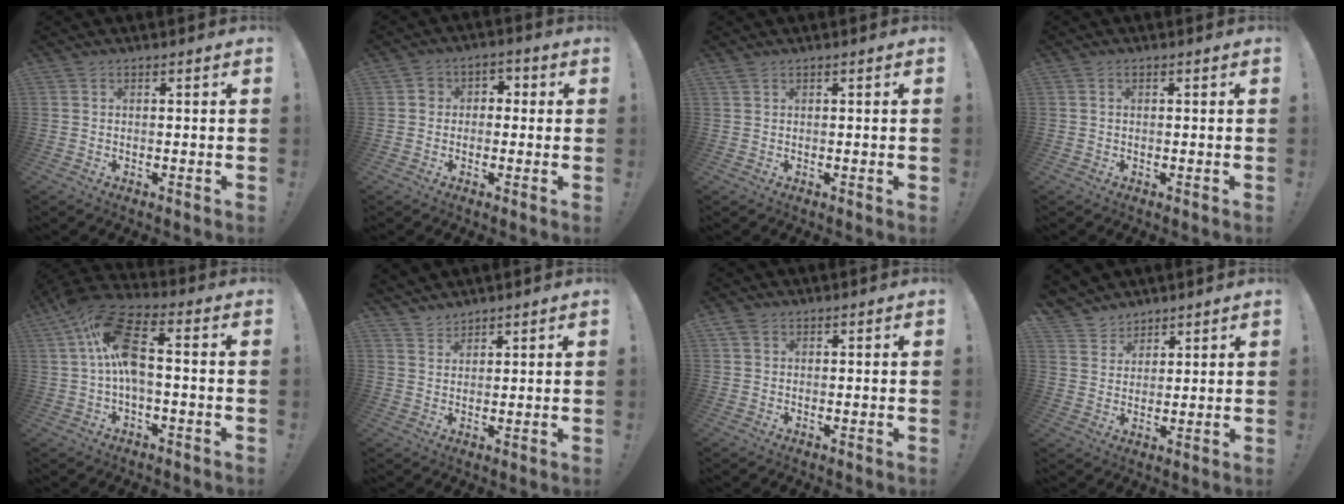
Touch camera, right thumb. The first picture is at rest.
{"total": 5.0, "force": [-1.7, 4.5, 1.6], "torque": [-0.015, 0.024, -0.032]}
{"total": 1.0, "force": [0.5, 0.1, 0.9], "torque": [-0.011, -0.001, 0.008]}
{"total": 0.7, "force": [0.1, 0.5, 0.5], "torque": [-0.012, 0.004, 0.003]}
{"total": 15.2, "force": [1.0, 6.9, 13.5], "torque": [-0.257, 0.005, 0.015]}
{"total": 4.0, "force": [3.7, 1.5, 0.4], "torque": [-0.002, -0.028, 0.069]}
{"total": 1.8, "force": [1.1, 1.2, 0.7], "torque": [-0.008, -0.002, 0.021]}
{"total": 6.6, "force": [5.3, 3.9, 0.5], "torque": [-0.012, -0.044, 0.106]}